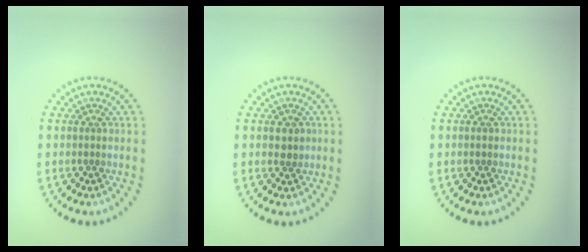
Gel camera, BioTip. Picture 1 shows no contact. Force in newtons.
{"total": 1.4, "press": 1.4, "slide": 0.3}
{"total": 0.7, "press": 0.7, "slide": 0.0}